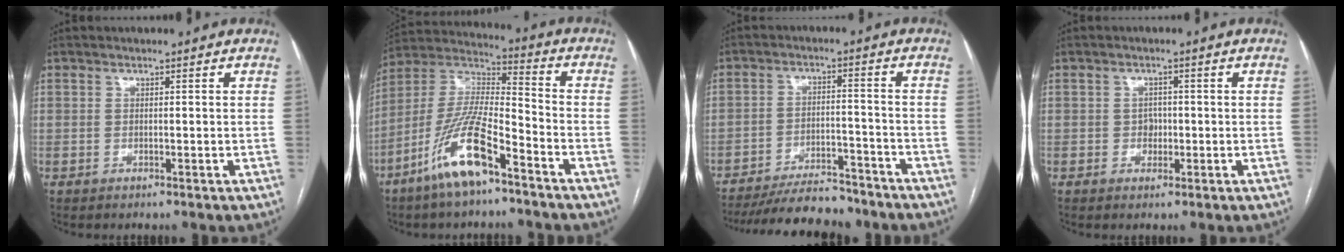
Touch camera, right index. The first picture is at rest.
{"total": 14.3, "force": [-8.4, 2.8, 11.2], "torque": [-0.235, -0.012, -0.160]}
{"total": 13.3, "force": [-12.1, 2.8, 5.0], "torque": [-0.073, 0.000, -0.181]}
{"total": 2.0, "force": [-0.3, 1.7, 1.0], "torque": [-0.011, 0.005, -0.003]}